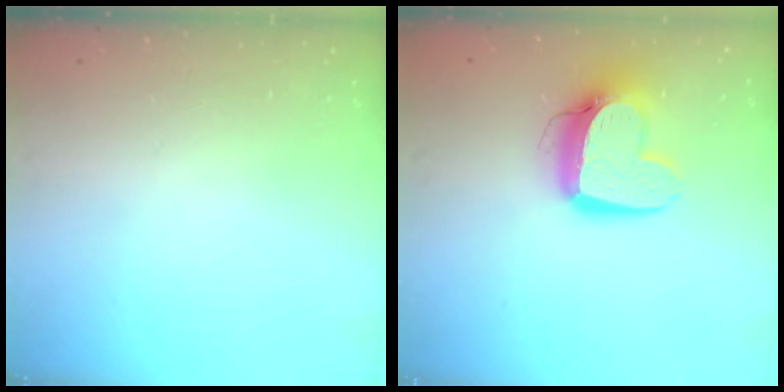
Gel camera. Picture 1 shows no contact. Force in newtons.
{"total": 13.0, "press": 12.9, "slide": 1.4}